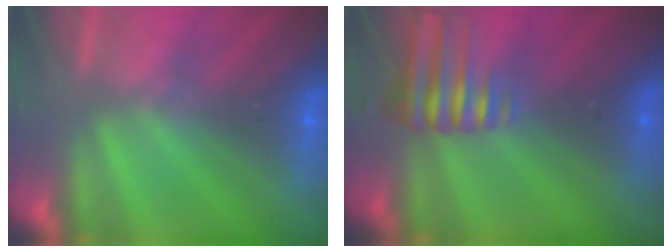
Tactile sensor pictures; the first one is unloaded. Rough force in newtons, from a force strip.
{"total": 8.4}